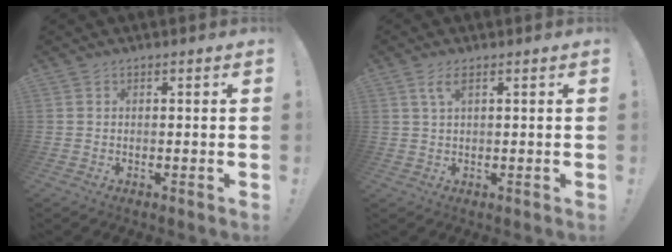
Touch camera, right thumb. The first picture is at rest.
{"total": 3.4, "force": [1.6, 0.8, 2.9], "torque": [-0.055, 0.000, 0.027]}